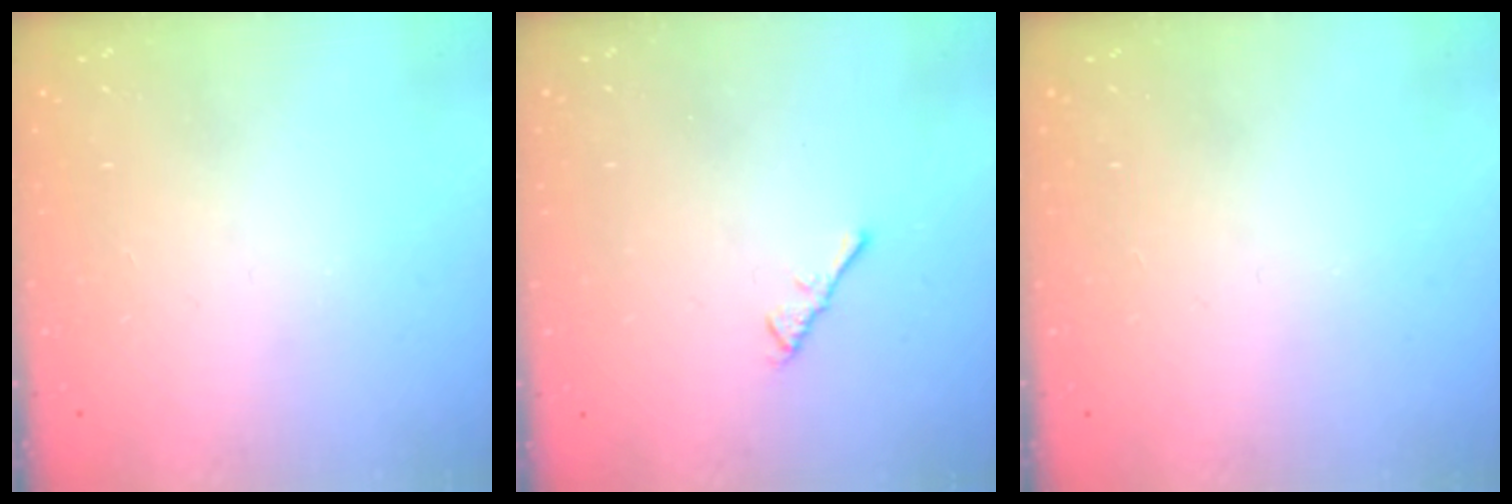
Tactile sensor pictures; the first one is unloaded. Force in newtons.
{"total": 2.2, "press": 2.1, "slide": 0.5}
{"total": 0.0}